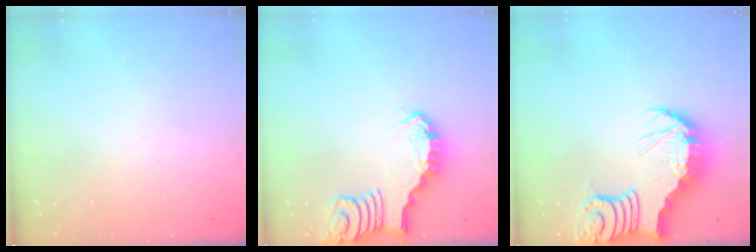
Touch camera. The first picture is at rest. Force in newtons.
{"total": 2.4, "press": 2.4, "slide": 0.2}
{"total": 7.6, "press": 7.6, "slide": 1.0}